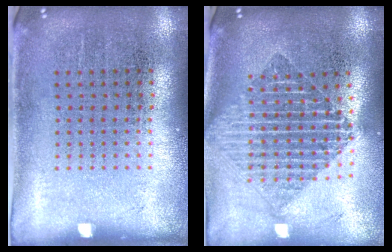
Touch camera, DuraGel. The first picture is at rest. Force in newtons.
{"total": 2.0, "press": 1.7, "slide": 1.1}